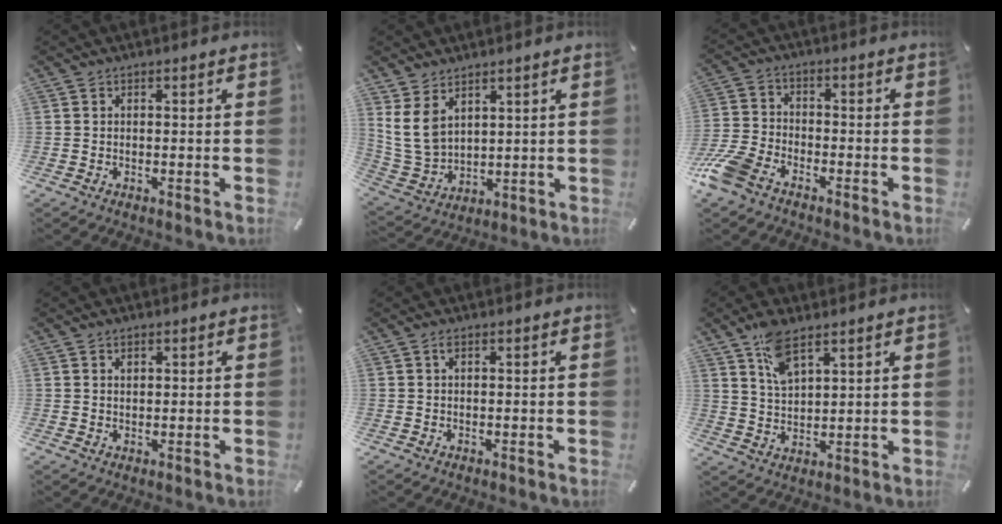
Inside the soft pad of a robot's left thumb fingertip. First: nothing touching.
{"total": 9.0, "force": [4.8, 6.2, 4.4], "torque": [-0.135, -0.023, 0.089]}
{"total": 9.2, "force": [-6.3, 4.8, 4.7], "torque": [-0.119, 0.018, -0.125]}
{"total": 1.4, "force": [0.7, 0.9, 0.7], "torque": [-0.006, -0.001, 0.012]}
{"total": 0.9, "force": [0.3, 0.2, 0.8], "torque": [-0.016, 0.001, 0.005]}
{"total": 7.7, "force": [5.2, 3.2, 4.6], "torque": [-0.096, -0.015, 0.097]}